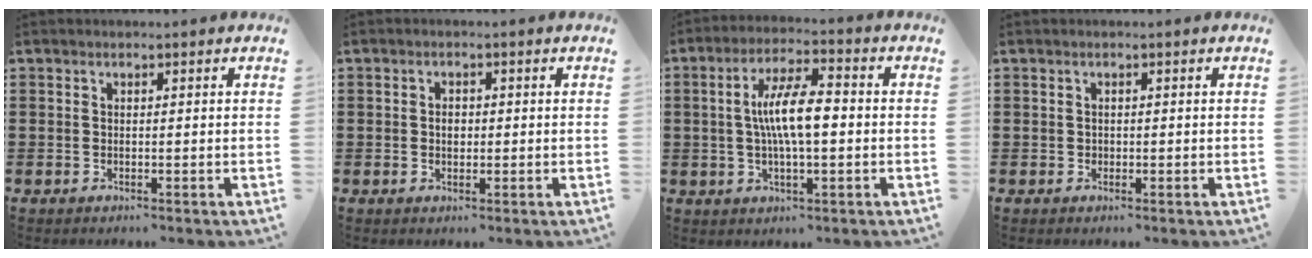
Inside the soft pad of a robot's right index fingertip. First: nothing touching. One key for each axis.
{"total": 1.8, "fx": 0.0, "fy": 1.1, "fz": 1.5, "tx": -0.030, "ty": 0.003, "tz": -0.001}
{"total": 8.7, "fx": 0.0, "fy": 2.4, "fz": 8.4, "tx": -0.164, "ty": 0.002, "tz": -0.005}
{"total": 0.5, "fx": -0.1, "fy": 0.5, "fz": 0.1, "tx": -0.004, "ty": 0.004, "tz": -0.002}